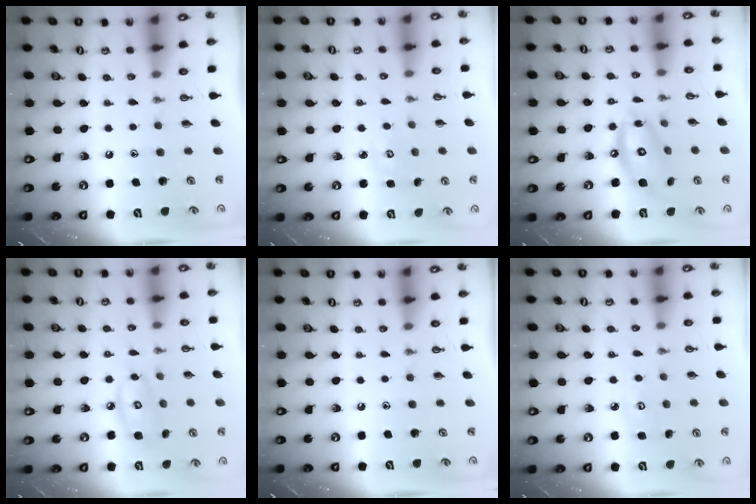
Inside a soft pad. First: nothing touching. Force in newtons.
{"total": 3.1, "press": 3.0, "slide": 0.3}
{"total": 12.7, "press": 12.7, "slide": 1.1}
{"total": 7.3, "press": 7.3, "slide": 0.5}
{"total": 0.0}
{"total": 5.1, "press": 5.1, "slide": 0.3}